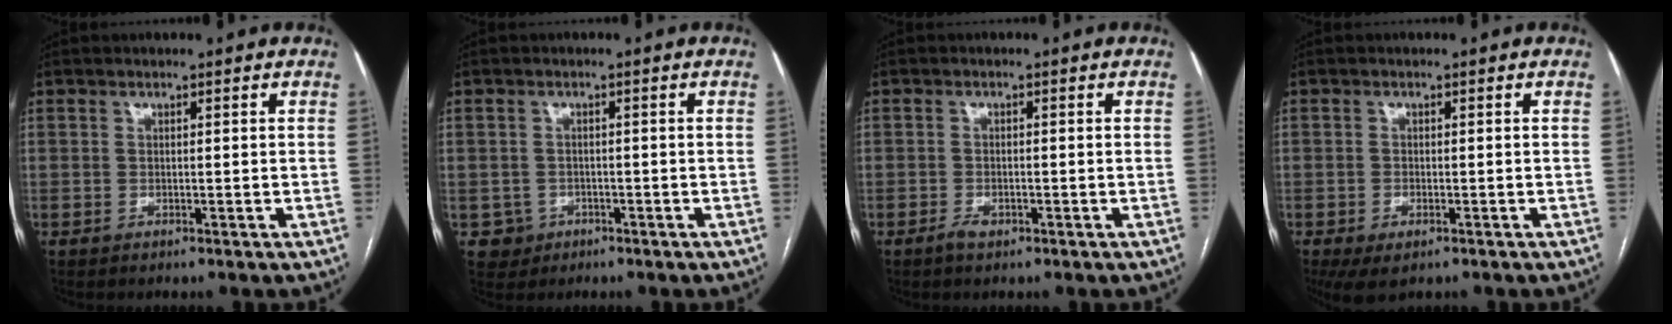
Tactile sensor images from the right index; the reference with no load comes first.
{"total": 3.2, "force": [-1.2, 2.9, -0.1], "torque": [0.009, 0.011, -0.016]}
{"total": 1.7, "force": [-1.1, 0.7, 1.1], "torque": [-0.021, 0.001, -0.014]}
{"total": 4.6, "force": [-2.7, 2.2, 3.0], "torque": [-0.057, -0.010, -0.039]}